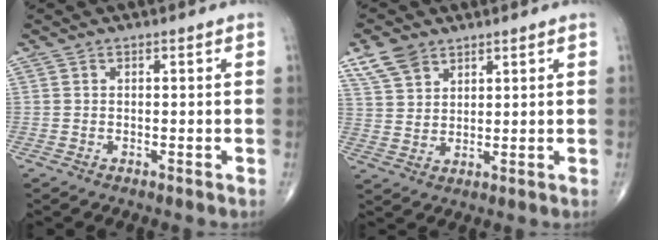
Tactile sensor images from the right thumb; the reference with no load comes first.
{"total": 6.3, "force": [4.2, 3.8, 2.6], "torque": [-0.040, -0.015, 0.090]}